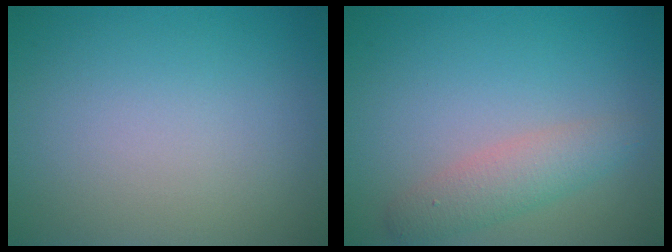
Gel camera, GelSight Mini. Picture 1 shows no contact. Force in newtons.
{"total": 2.8, "press": 2.8, "slide": 0.1}